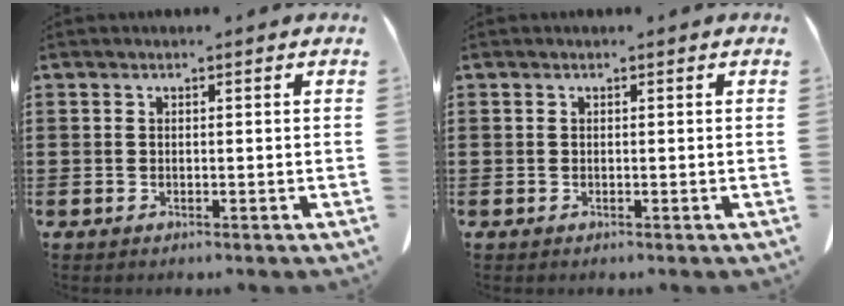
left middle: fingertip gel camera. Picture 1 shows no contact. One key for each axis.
{"total": 0.0}